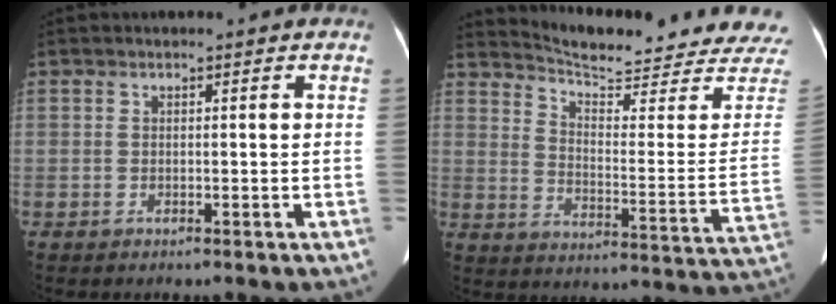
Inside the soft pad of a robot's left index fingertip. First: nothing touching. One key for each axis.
{"total": 22.5, "fx": 21.8, "fy": 1.4, "fz": 5.4, "tx": -0.083, "ty": -0.105, "tz": 0.267}